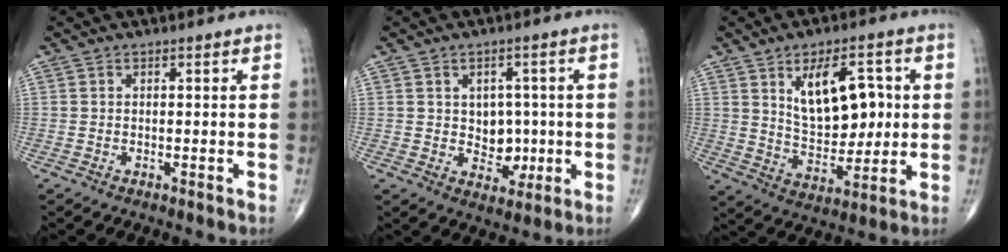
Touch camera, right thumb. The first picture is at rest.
{"total": 6.3, "force": [0.0, 5.1, 3.8], "torque": [-0.011, 0.000, 0.006]}
{"total": 14.1, "force": [3.4, 7.7, 11.3], "torque": [-0.142, -0.015, 0.066]}